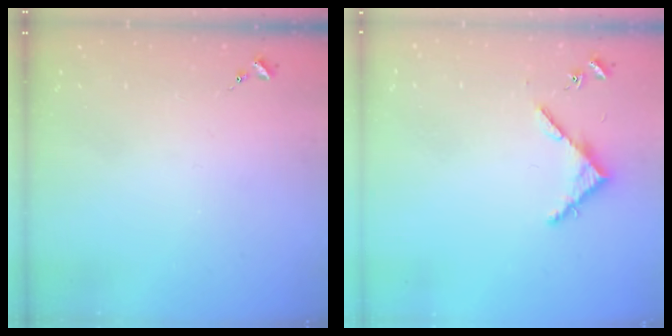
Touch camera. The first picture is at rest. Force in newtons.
{"total": 3.7, "press": 3.7, "slide": 0.3}